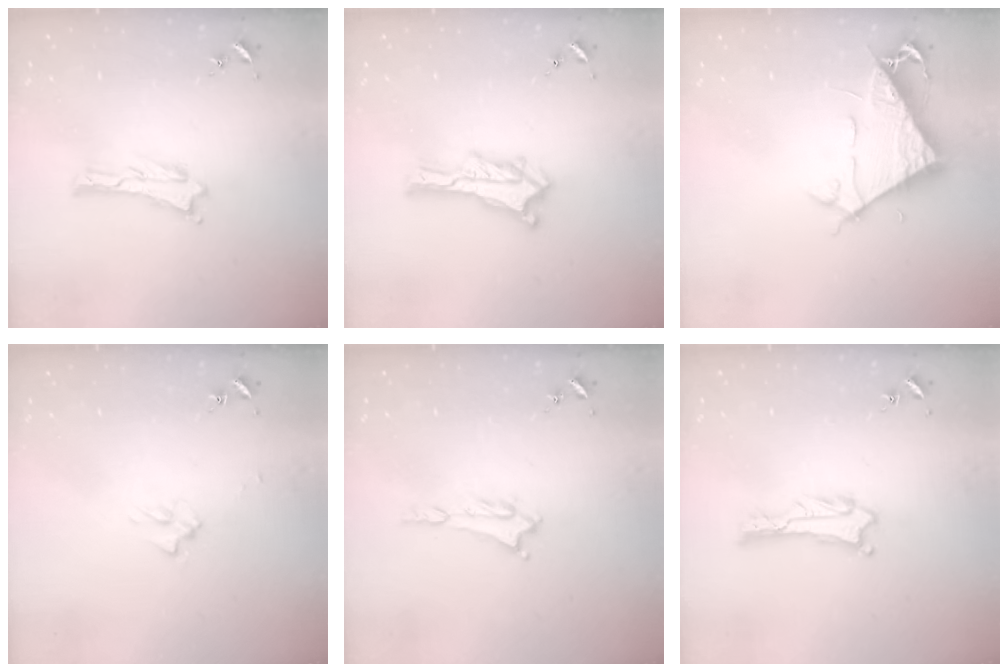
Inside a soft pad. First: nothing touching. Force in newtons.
{"total": 1.4, "press": 1.4, "slide": 0.2}
{"total": 7.7, "press": 7.6, "slide": 0.8}
{"total": 2.5, "press": 2.5, "slide": 0.4}
{"total": 1.2, "press": 1.2, "slide": 0.2}
{"total": 1.3, "press": 1.3, "slide": 0.0}